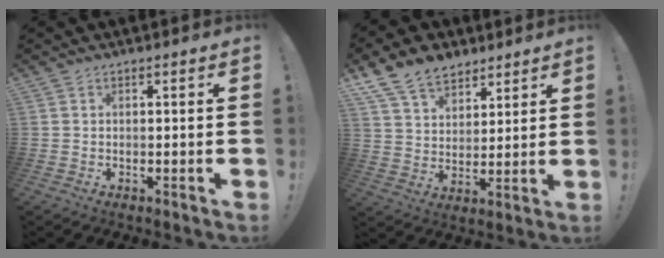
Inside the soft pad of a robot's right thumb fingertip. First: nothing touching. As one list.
[{"total": 12.3, "force": [8.6, 7.6, 4.2], "torque": [-0.081, -0.052, 0.170]}]